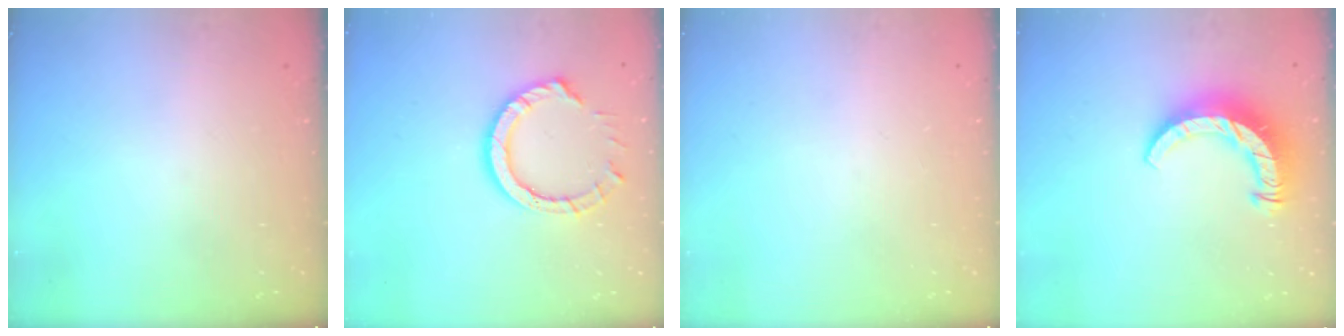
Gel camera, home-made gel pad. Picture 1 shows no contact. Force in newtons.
{"total": 10.6, "press": 10.6, "slide": 0.9}
{"total": 0.0}
{"total": 10.5, "press": 10.5, "slide": 1.2}